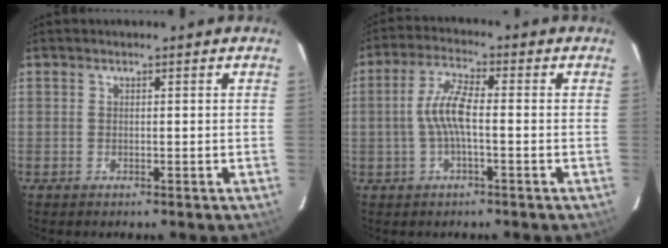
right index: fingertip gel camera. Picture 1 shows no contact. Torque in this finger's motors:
{"motor_torque": [0.70, 0.26, 0.55, 0.15]}